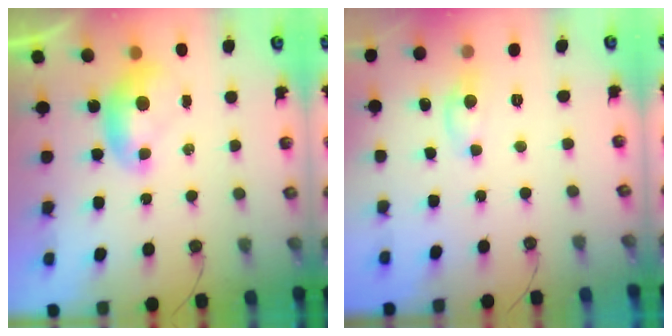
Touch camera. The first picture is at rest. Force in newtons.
{"total": 0.0}